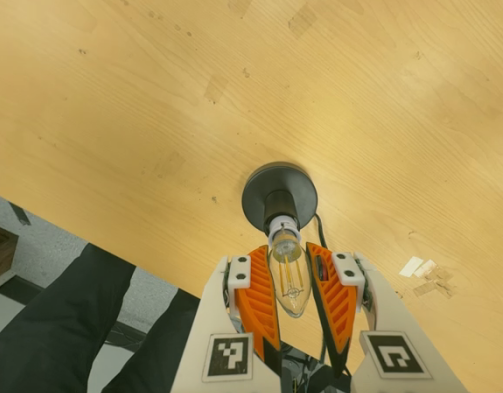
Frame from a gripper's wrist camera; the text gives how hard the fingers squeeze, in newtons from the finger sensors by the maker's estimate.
{"total": 13.0, "left": 13.3, "right": 12.7}